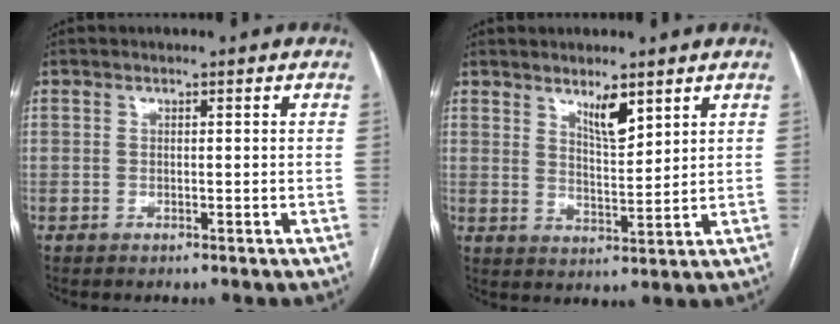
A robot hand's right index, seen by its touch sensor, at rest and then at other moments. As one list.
[{"total": 4.8, "force": [3.3, 1.1, 3.4], "torque": [-0.065, -0.009, 0.063]}]